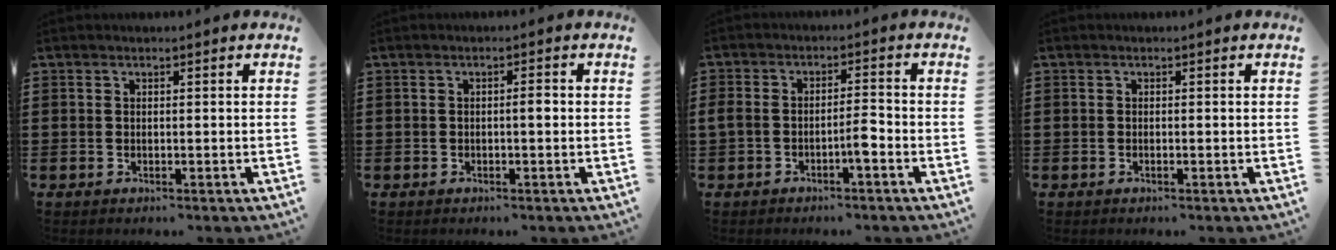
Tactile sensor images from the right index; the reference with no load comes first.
{"total": 1.4, "force": [-0.1, 0.2, 1.3], "torque": [-0.024, 0.002, -0.004]}
{"total": 3.7, "force": [-1.8, 1.4, 3.0], "torque": [-0.055, 0.008, -0.035]}
{"total": 0.0}